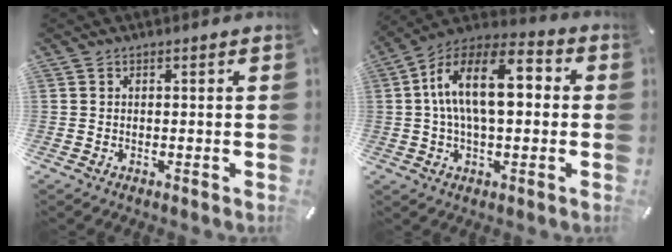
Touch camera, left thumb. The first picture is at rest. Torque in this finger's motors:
{"motor_torque": [-0.04, 2.14, 2.50, -0.29, 0.70]}